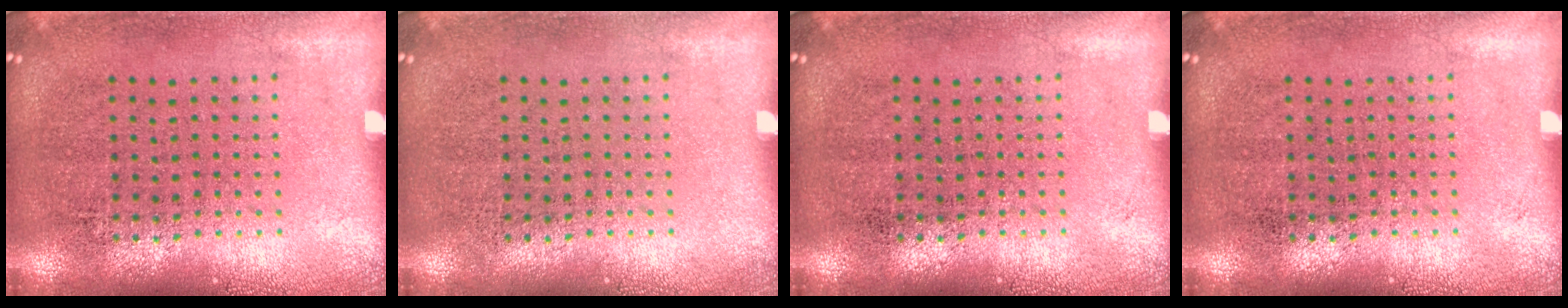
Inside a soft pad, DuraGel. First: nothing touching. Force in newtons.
{"total": 0.0}
{"total": 0.0}
{"total": 0.0}